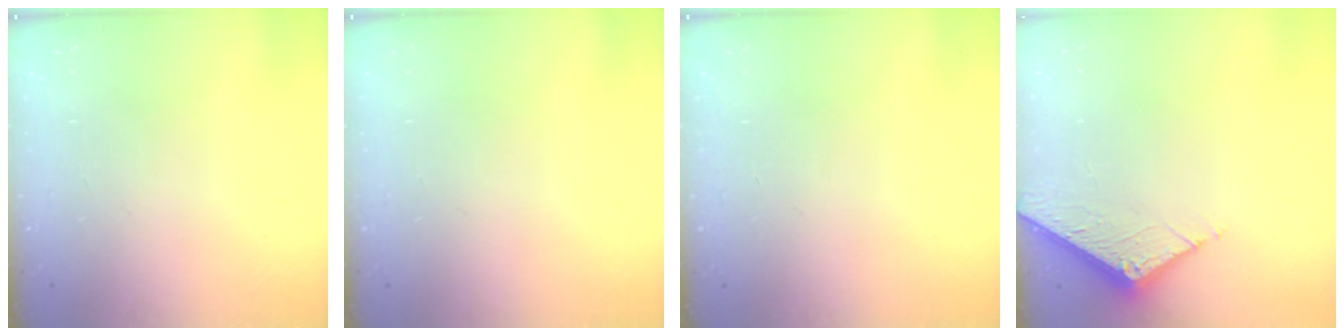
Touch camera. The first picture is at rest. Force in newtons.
{"total": 0.0}
{"total": 0.0}
{"total": 5.8, "press": 5.8, "slide": 0.3}